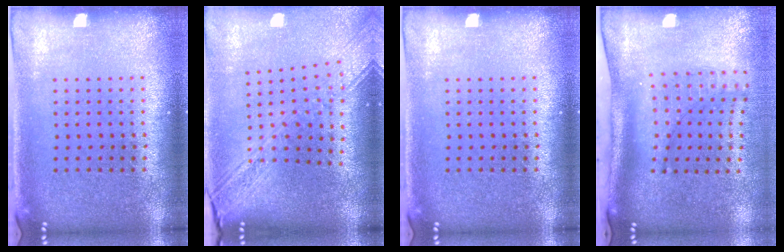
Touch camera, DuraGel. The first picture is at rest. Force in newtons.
{"total": 2.9, "press": 2.2, "slide": 1.9}
{"total": 0.0}
{"total": 2.0, "press": 1.5, "slide": 1.3}